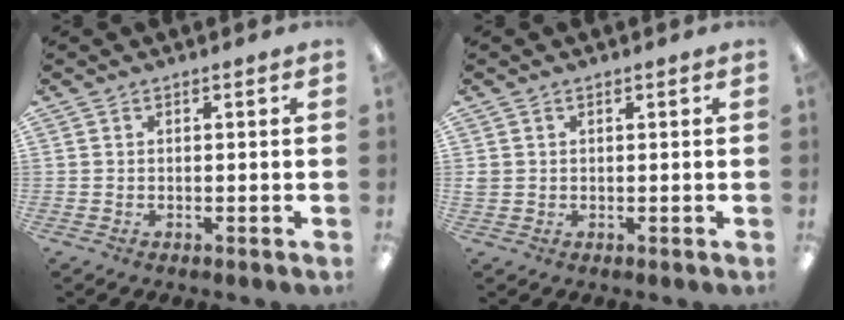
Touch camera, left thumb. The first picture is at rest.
{"total": 1.3, "force": [0.3, 1.2, 0.2], "torque": [-0.005, 0.003, 0.005]}